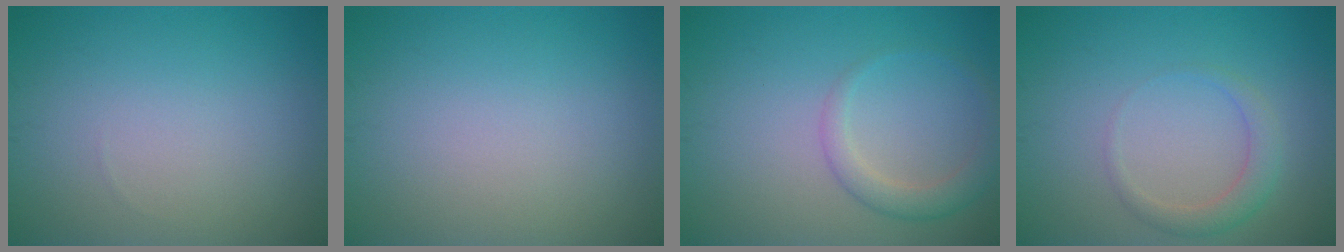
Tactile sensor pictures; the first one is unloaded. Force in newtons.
{"total": 0.0}
{"total": 2.5, "press": 2.5, "slide": 0.1}
{"total": 2.1, "press": 2.1, "slide": 0.1}